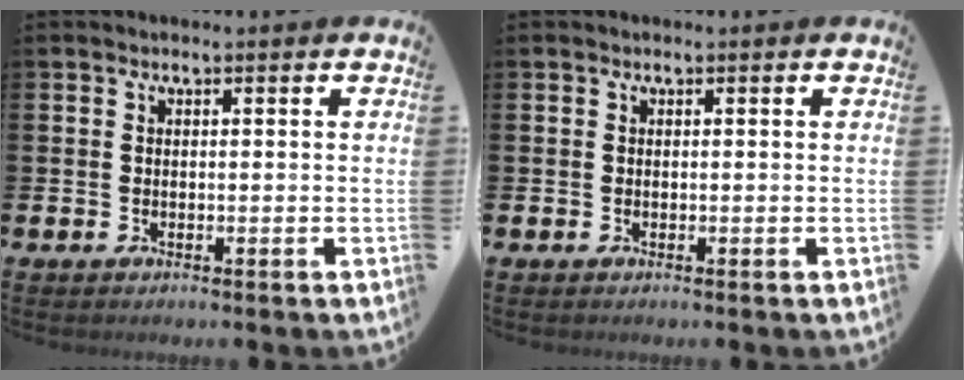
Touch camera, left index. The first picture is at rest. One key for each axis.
{"total": 0.0}